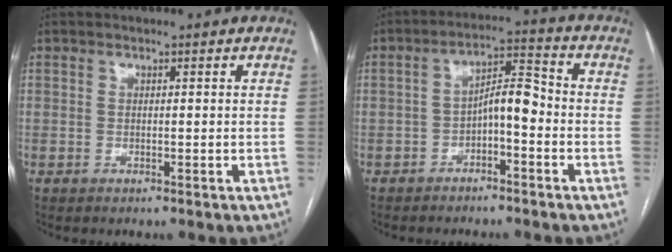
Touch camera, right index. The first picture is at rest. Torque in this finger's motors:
{"motor_torque": [0.83, 0.04, 0.13, 0.09]}